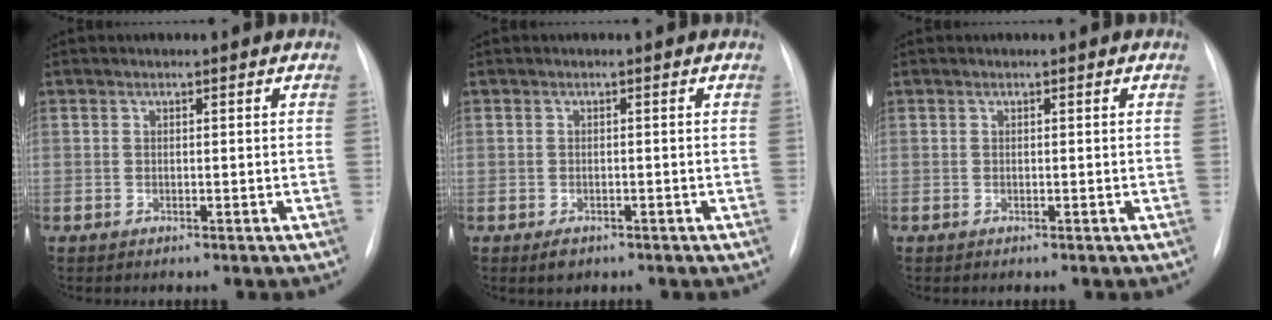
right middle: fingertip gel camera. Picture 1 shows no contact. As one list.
[{"total": 1.7, "force": [-1.1, 1.0, 0.8], "torque": [-0.016, -0.001, -0.009]}, {"total": 0.0}]